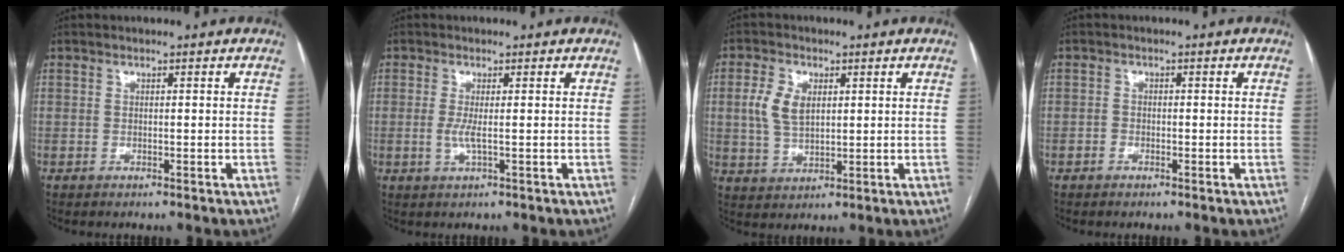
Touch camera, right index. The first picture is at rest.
{"total": 2.2, "force": [-0.1, 0.1, 2.2], "torque": [-0.052, -0.004, -0.001]}
{"total": 5.9, "force": [1.4, 3.5, 4.5], "torque": [-0.105, 0.010, 0.030]}
{"total": 0.9, "force": [-0.6, 0.7, 0.1], "torque": [0.000, 0.004, -0.014]}